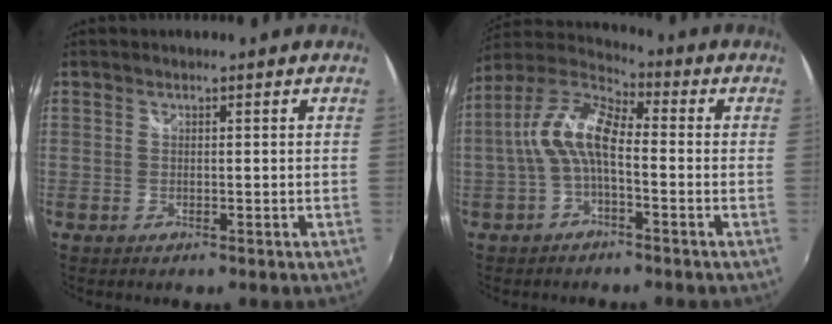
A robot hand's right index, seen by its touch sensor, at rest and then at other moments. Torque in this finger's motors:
{"motor_torque": [1.19, -0.43, 0.70, 0.21]}